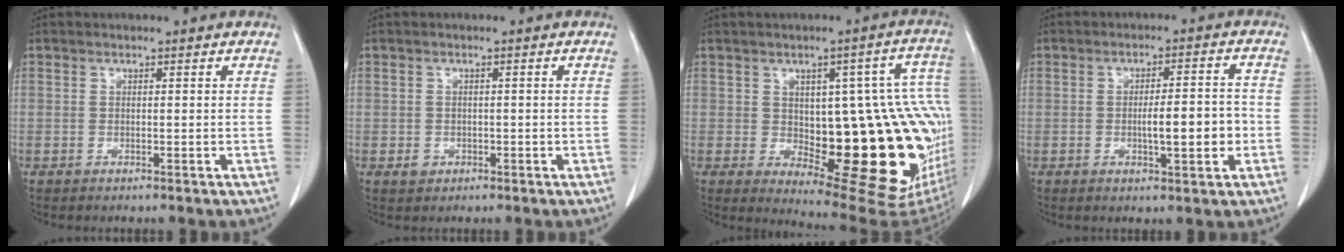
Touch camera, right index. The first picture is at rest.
{"total": 1.6, "force": [-0.5, 1.5, 0.3], "torque": [-0.002, 0.005, -0.002]}
{"total": 24.4, "force": [-2.5, 8.0, 22.9], "torque": [-0.213, 0.023, -0.003]}
{"total": 6.4, "force": [-1.4, 1.1, 6.1], "torque": [-0.099, 0.005, -0.016]}